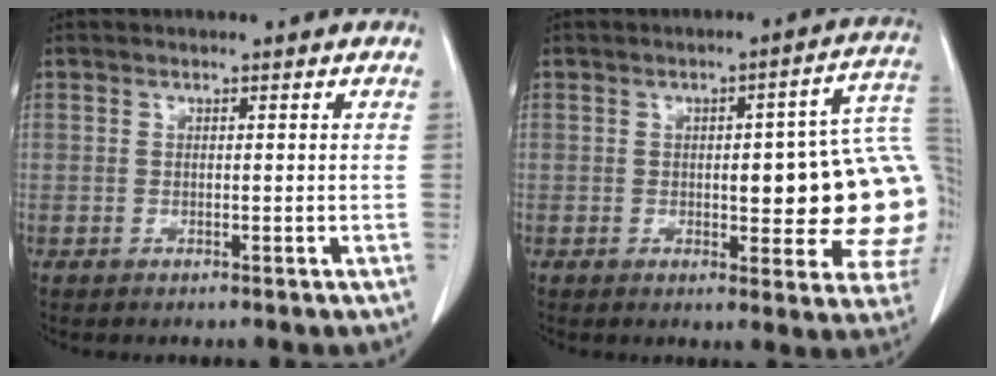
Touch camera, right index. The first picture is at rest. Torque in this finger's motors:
{"motor_torque": [0.93, -0.46, 0.70, 0.06]}